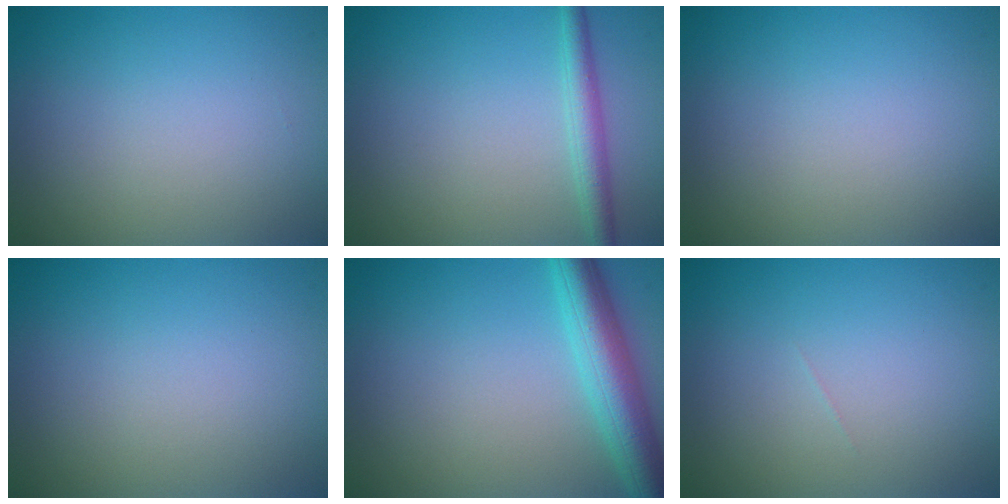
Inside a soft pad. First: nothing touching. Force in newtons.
{"total": 2.3, "press": 2.3, "slide": 0.1}
{"total": 0.0}
{"total": 0.0}
{"total": 5.5, "press": 5.5, "slide": 0.2}
{"total": 0.0}